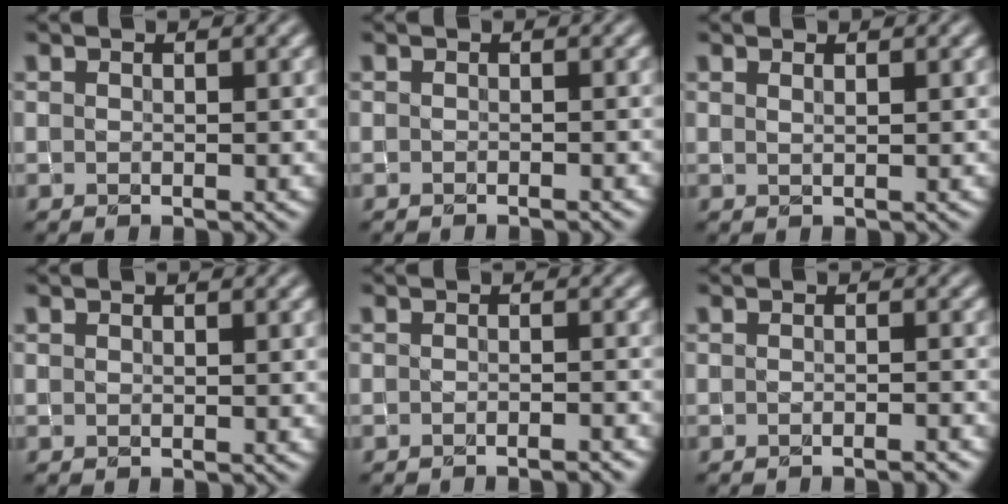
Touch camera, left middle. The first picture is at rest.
{"total": 0.8, "force": [-0.7, 0.0, 0.3], "torque": [-0.002, -0.005, -0.013]}
{"total": 0.8, "force": [0.5, 0.3, 0.5], "torque": [-0.002, 0.000, 0.005]}
{"total": 0.0}
{"total": 2.0, "force": [-1.7, 0.3, 1.0], "torque": [-0.009, 0.002, -0.025]}
{"total": 1.7, "force": [-1.3, 0.3, 1.0], "torque": [-0.006, -0.001, -0.023]}